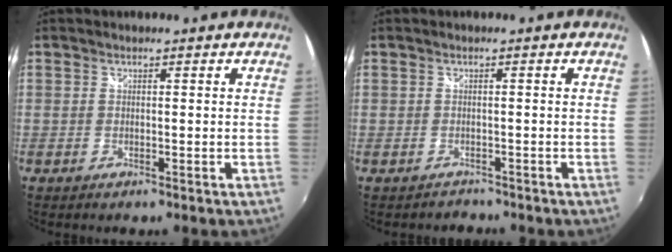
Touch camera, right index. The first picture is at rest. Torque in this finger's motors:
{"motor_torque": [-2.14, 0.00, -1.05, -0.21]}